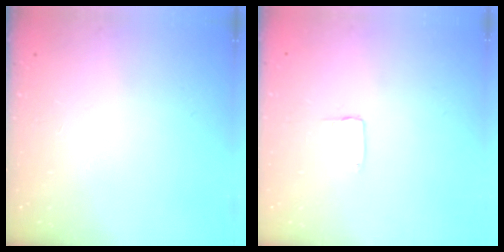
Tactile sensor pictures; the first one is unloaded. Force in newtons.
{"total": 3.7, "press": 3.6, "slide": 0.3}